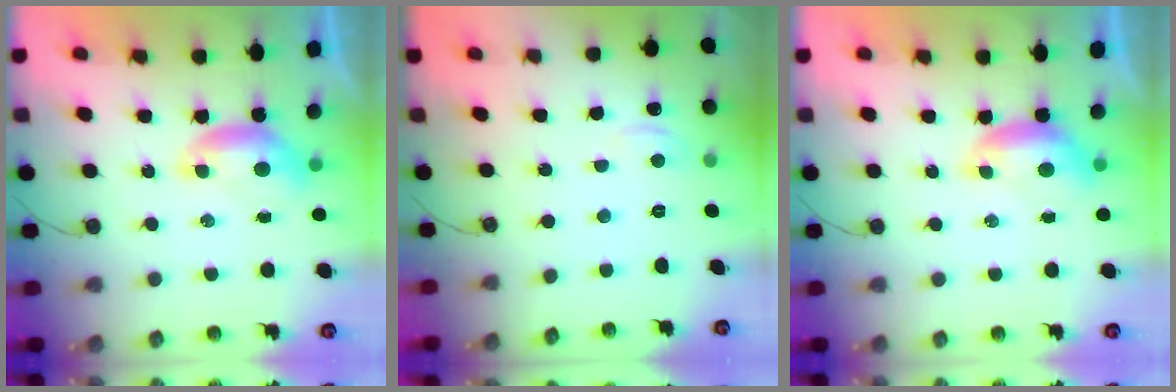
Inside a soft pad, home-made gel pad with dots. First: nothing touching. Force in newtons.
{"total": 3.0, "press": 2.9, "slide": 0.4}
{"total": 0.6, "press": 0.4, "slide": 0.4}